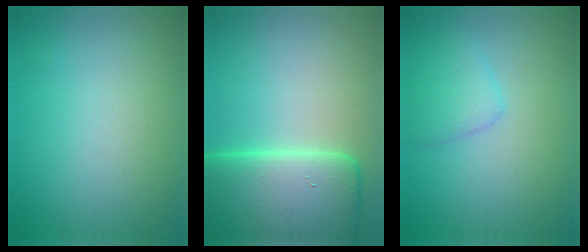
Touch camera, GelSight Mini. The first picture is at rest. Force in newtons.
{"total": 12.4, "press": 12.3, "slide": 1.2}
{"total": 2.5, "press": 2.4, "slide": 0.2}